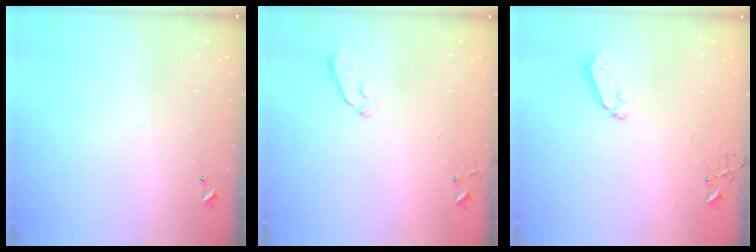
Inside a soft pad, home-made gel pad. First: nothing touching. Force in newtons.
{"total": 3.3, "press": 3.2, "slide": 0.7}
{"total": 6.1, "press": 6.0, "slide": 0.4}